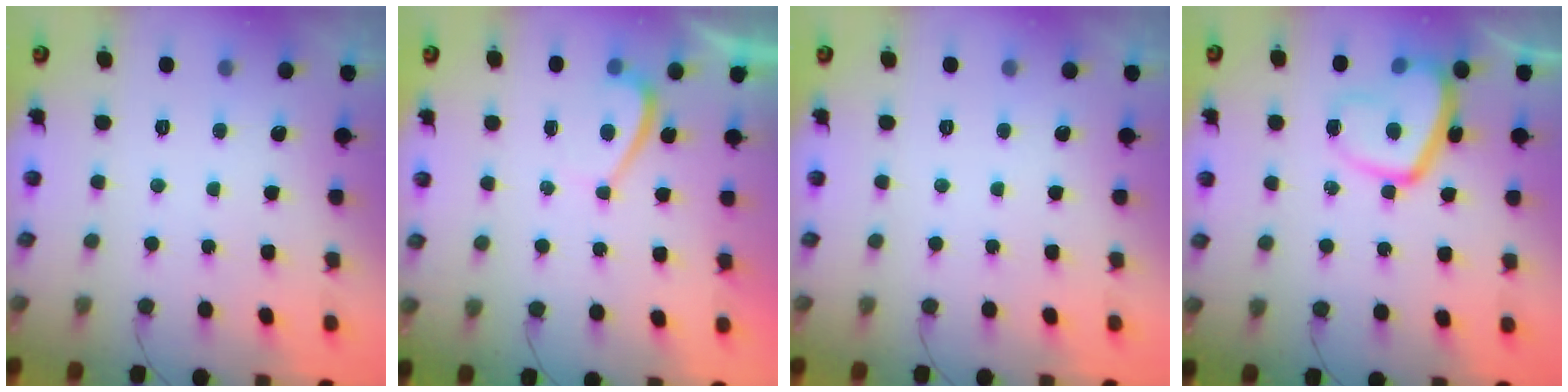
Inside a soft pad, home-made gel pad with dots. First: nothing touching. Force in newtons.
{"total": 2.0, "press": 1.9, "slide": 0.6}
{"total": 0.0}
{"total": 12.5, "press": 12.5, "slide": 1.2}